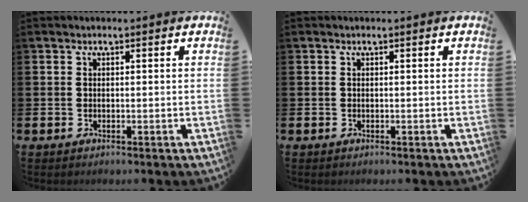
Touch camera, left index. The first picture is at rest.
{"total": 0.0}